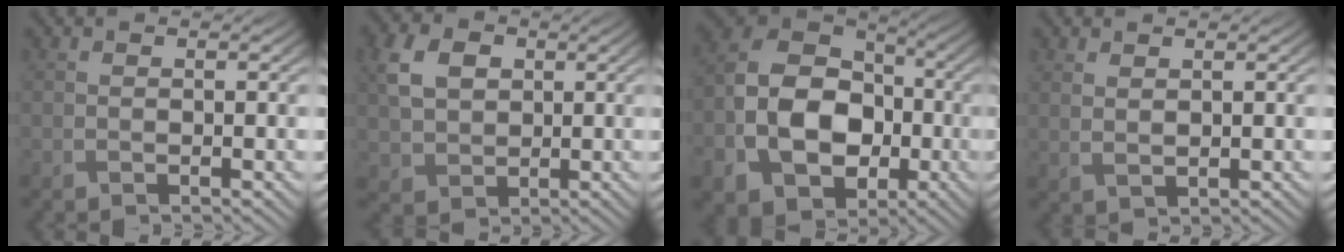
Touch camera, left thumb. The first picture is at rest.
{"total": 6.7, "force": [1.4, 5.4, 3.8], "torque": [-0.106, 0.006, 0.025]}
{"total": 14.6, "force": [-4.0, 10.6, 9.1], "torque": [-0.213, -0.038, -0.071]}
{"total": 1.5, "force": [1.1, 0.6, 0.9], "torque": [-0.028, -0.005, 0.027]}